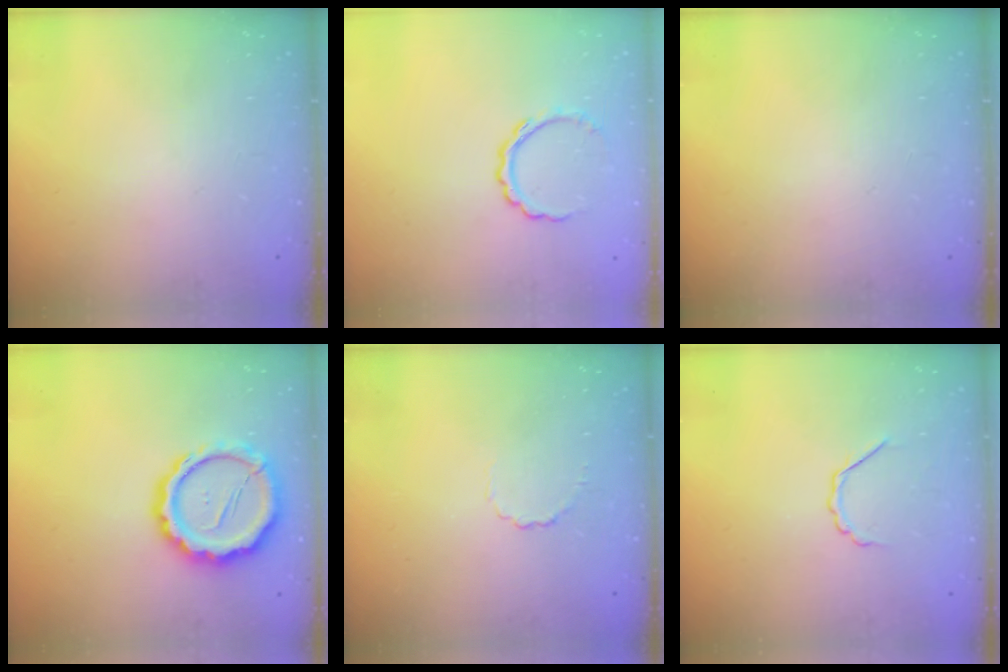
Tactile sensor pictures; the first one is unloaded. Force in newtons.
{"total": 5.8, "press": 5.8, "slide": 0.1}
{"total": 0.0}
{"total": 16.6, "press": 16.4, "slide": 3.0}
{"total": 2.6, "press": 2.4, "slide": 1.0}
{"total": 3.5, "press": 3.4, "slide": 0.7}